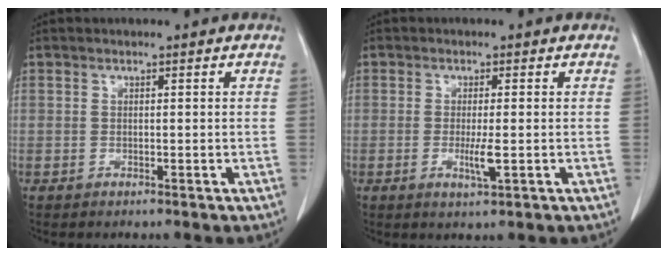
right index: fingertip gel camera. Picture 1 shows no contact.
{"total": 3.0, "force": [-0.6, 0.2, 2.9], "torque": [-0.053, -0.005, -0.008]}